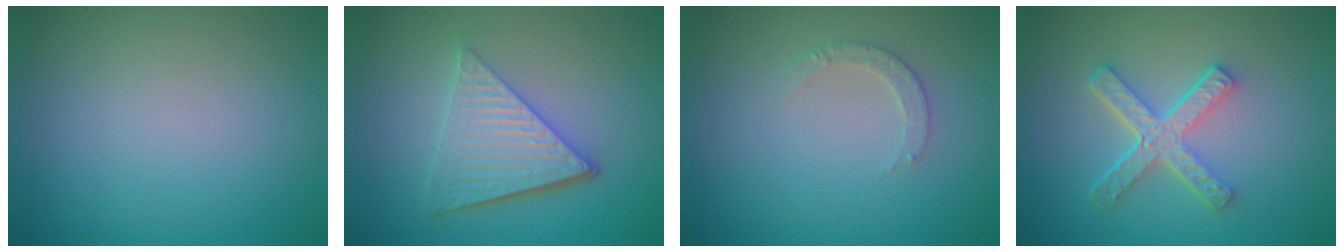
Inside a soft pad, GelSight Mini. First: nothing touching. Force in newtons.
{"total": 5.7, "press": 4.0, "slide": 4.1}
{"total": 1.5, "press": 1.5, "slide": 0.2}
{"total": 4.8, "press": 3.4, "slide": 3.4}